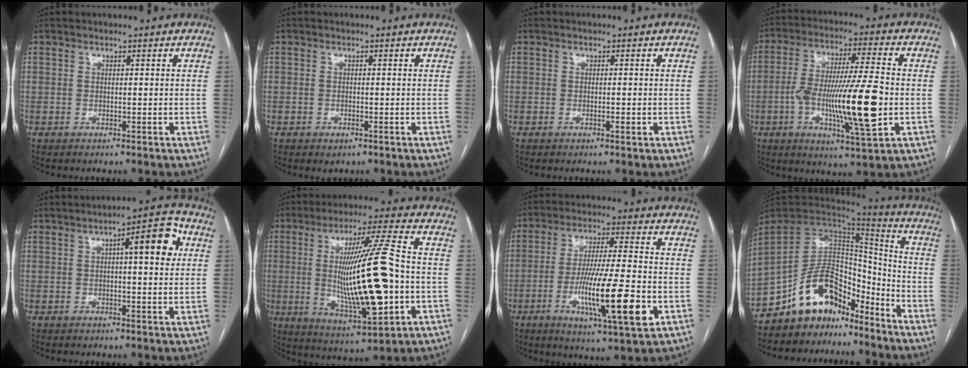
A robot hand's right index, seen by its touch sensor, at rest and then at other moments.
{"total": 1.0, "force": [-0.6, 0.6, 0.5], "torque": [-0.006, 0.000, -0.003]}
{"total": 1.0, "force": [-0.4, 0.1, 0.9], "torque": [-0.020, -0.001, -0.005]}
{"total": 16.5, "force": [-3.2, 1.5, 16.2], "torque": [-0.288, -0.007, -0.053]}
{"total": 8.5, "force": [2.4, 1.9, 7.9], "torque": [-0.107, 0.022, 0.028]}
{"total": 19.4, "force": [-1.8, 1.6, 19.3], "torque": [-0.351, -0.009, -0.022]}
{"total": 16.2, "force": [-5.1, 1.3, 15.4], "torque": [-0.275, -0.020, -0.082]}
{"total": 13.4, "force": [-10.3, 6.6, 5.5], "torque": [-0.098, 0.051, -0.183]}